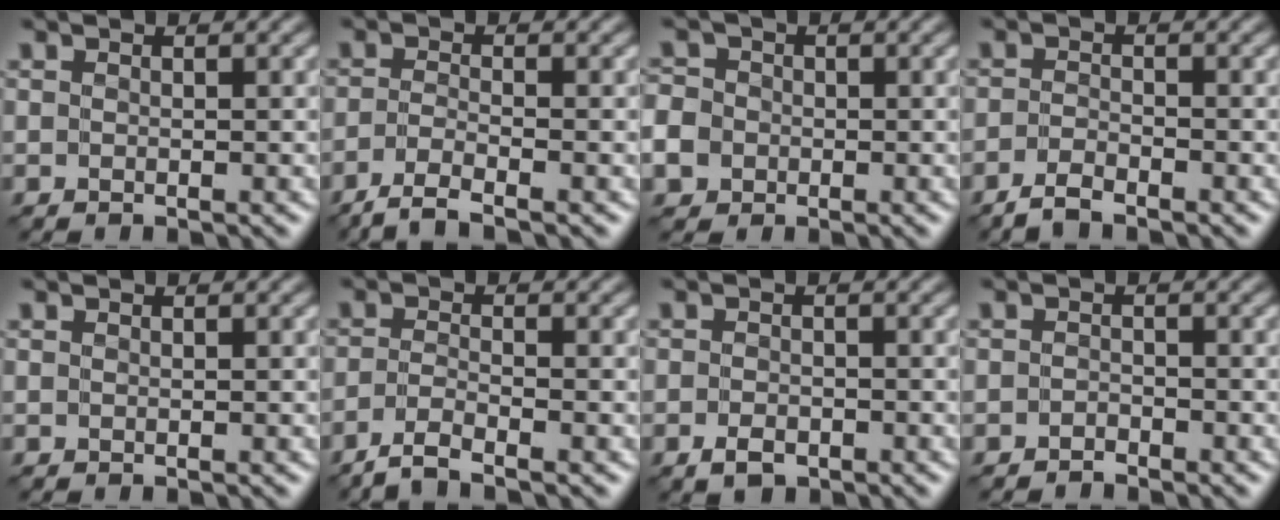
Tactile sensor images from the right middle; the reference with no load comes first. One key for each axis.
{"total": 2.9, "fx": -2.3, "fy": 0.3, "fz": 1.8, "tx": -0.036, "ty": -0.002, "tz": -0.058}
{"total": 6.1, "fx": -2.8, "fy": 5.1, "fz": 1.8, "tx": -0.052, "ty": -0.014, "tz": -0.071}
{"total": 2.0, "fx": -1.8, "fy": 0.3, "fz": 0.9, "tx": -0.022, "ty": -0.001, "tz": -0.043}
{"total": 0.0}
{"total": 2.7, "fx": -2.1, "fy": 0.3, "fz": 1.5, "tx": -0.030, "ty": -0.001, "tz": -0.056}
{"total": 1.9, "fx": -1.2, "fy": 1.1, "fz": 1.0, "tx": -0.016, "ty": 0.000, "tz": -0.025}
{"total": 1.1, "fx": -1.1, "fy": 0.2, "fz": 0.1, "tx": 0.000, "ty": 0.005, "tz": -0.023}